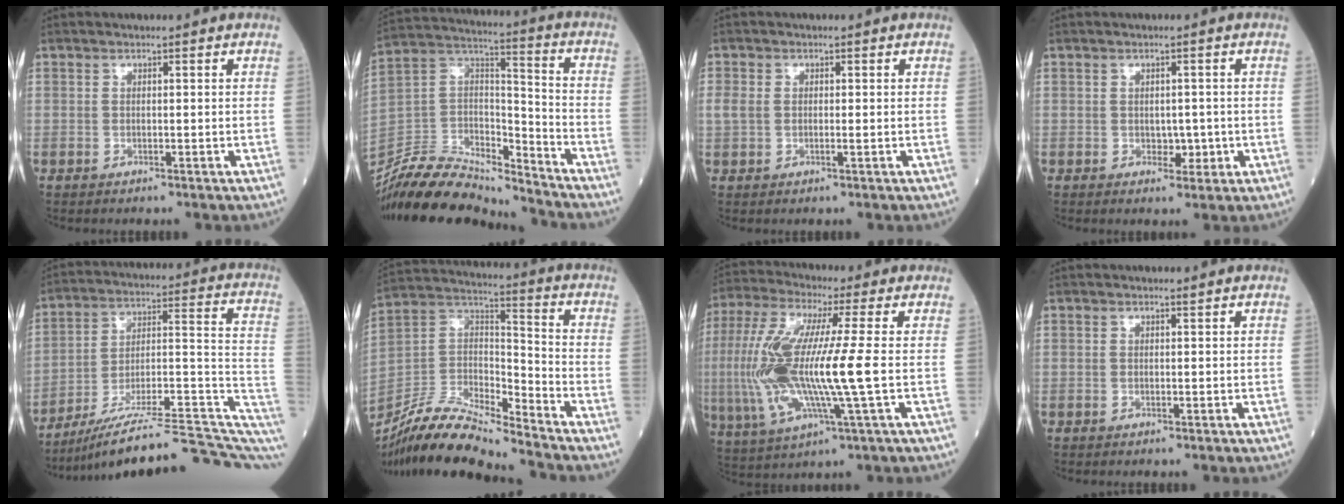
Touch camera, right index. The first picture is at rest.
{"total": 18.7, "force": [-17.8, 3.2, 4.9], "torque": [-0.094, 0.040, -0.322]}
{"total": 2.7, "force": [0.1, 1.6, 2.2], "torque": [-0.059, 0.008, 0.004]}
{"total": 2.5, "force": [-0.3, 1.8, 1.8], "torque": [-0.016, 0.002, 0.001]}
{"total": 21.9, "force": [-16.3, 2.6, 14.4], "torque": [-0.155, 0.038, -0.246]}
{"total": 16.8, "force": [-15.2, 1.4, 7.0], "torque": [-0.136, 0.015, -0.288]}
{"total": 17.9, "force": [-0.9, 1.4, 17.8], "torque": [-0.392, -0.010, -0.020]}
{"total": 0.0}